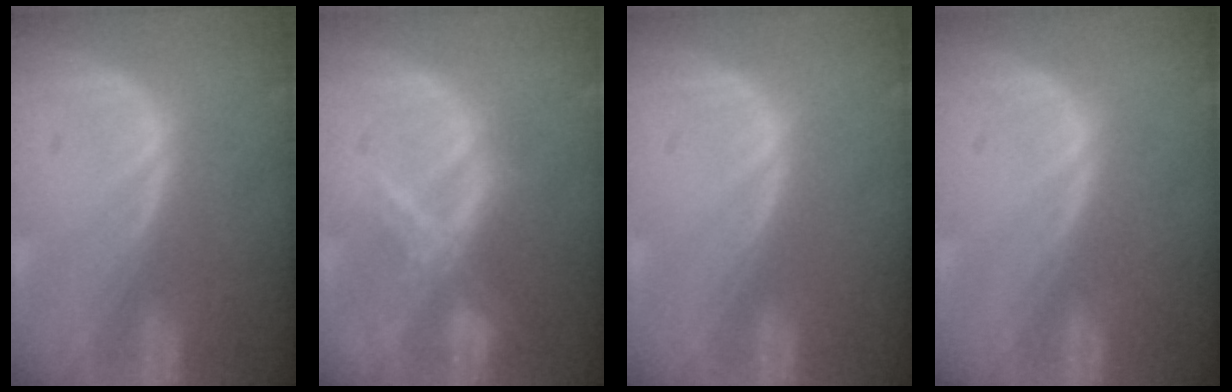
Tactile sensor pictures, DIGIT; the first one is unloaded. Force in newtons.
{"total": 7.3, "press": 6.2, "slide": 4.0}
{"total": 0.0}
{"total": 0.0}